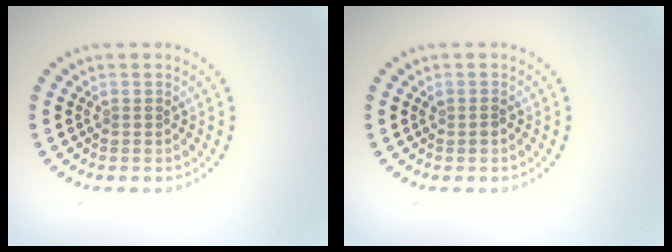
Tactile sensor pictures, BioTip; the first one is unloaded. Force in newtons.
{"total": 0.7, "press": 0.7, "slide": 0.1}